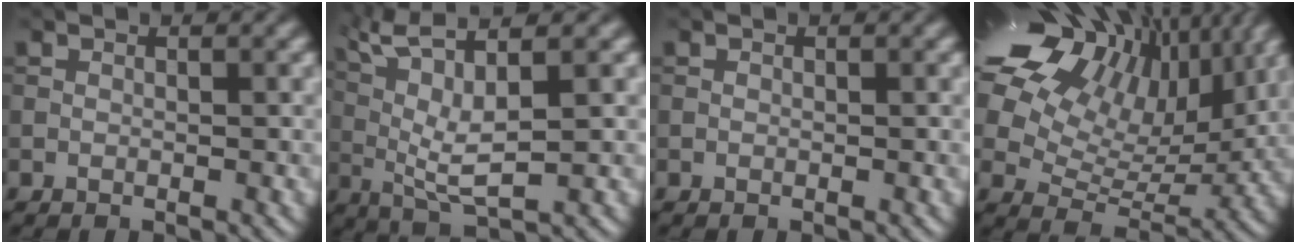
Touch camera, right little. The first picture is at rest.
{"total": 6.1, "force": [2.4, 0.9, 5.5], "torque": [-0.122, 0.017, 0.070]}
{"total": 0.9, "force": [-0.5, -0.5, -0.6], "torque": [-0.001, 0.003, 0.006]}
{"total": 16.4, "force": [9.3, 9.1, 10.0], "torque": [-0.205, 0.060, 0.167]}